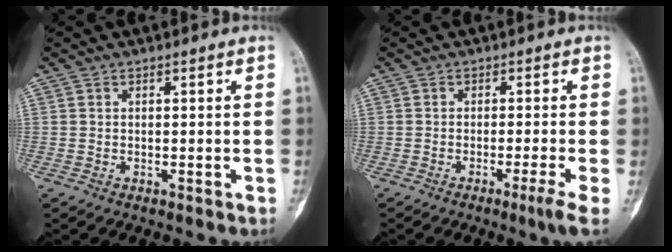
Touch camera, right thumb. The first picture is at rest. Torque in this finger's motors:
{"motor_torque": [0.18, -0.68, 0.35, 0.06, 0.06]}